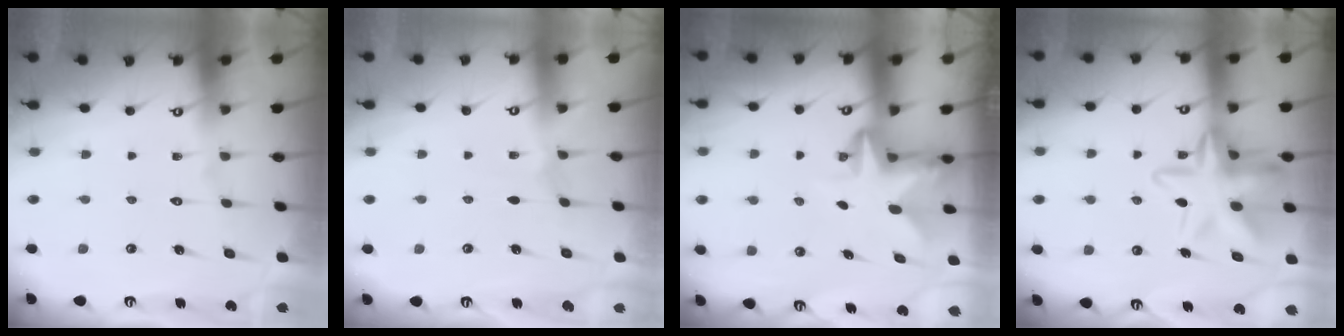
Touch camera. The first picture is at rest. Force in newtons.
{"total": 0.6, "press": 0.6, "slide": 0.2}
{"total": 2.7, "press": 2.6, "slide": 0.5}
{"total": 15.6, "press": 15.5, "slide": 1.7}